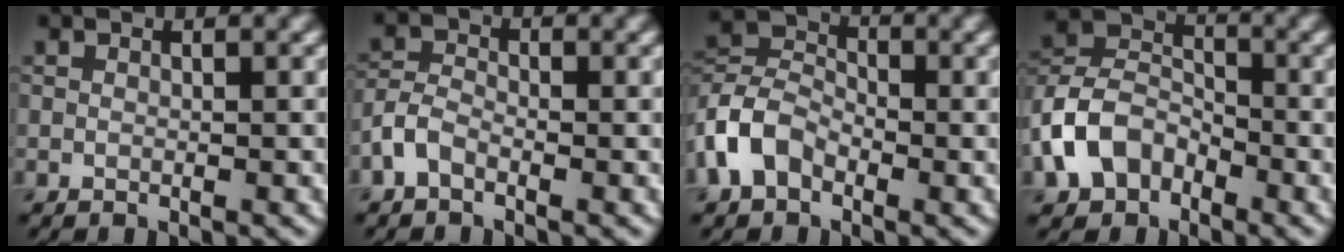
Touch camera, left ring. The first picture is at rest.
{"total": 2.3, "force": [-1.4, 1.3, 1.3], "torque": [-0.025, 0.008, -0.036]}
{"total": 5.2, "force": [-2.3, 3.6, 2.9], "torque": [-0.061, 0.009, -0.057]}
{"total": 6.5, "force": [-3.0, 4.7, 3.3], "torque": [-0.067, 0.005, -0.072]}